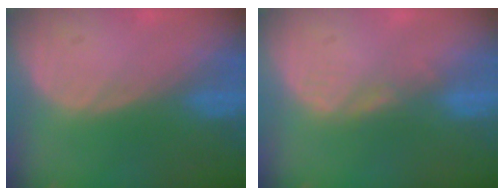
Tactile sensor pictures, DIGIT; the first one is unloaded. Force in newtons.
{"total": 1.6, "press": 1.6, "slide": 0.2}